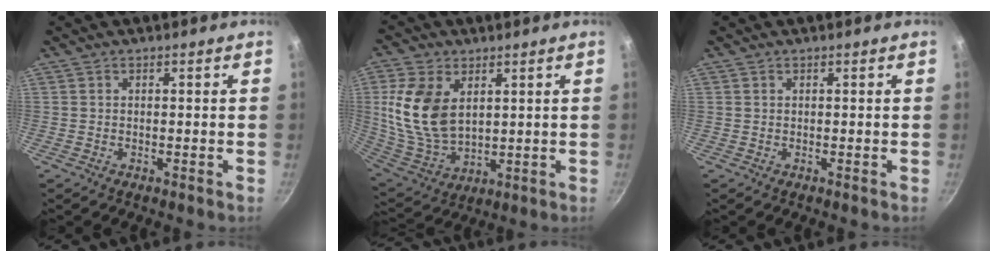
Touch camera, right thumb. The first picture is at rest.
{"total": 15.3, "force": [3.7, 9.7, 11.3], "torque": [-0.215, -0.023, 0.088]}
{"total": 0.0}